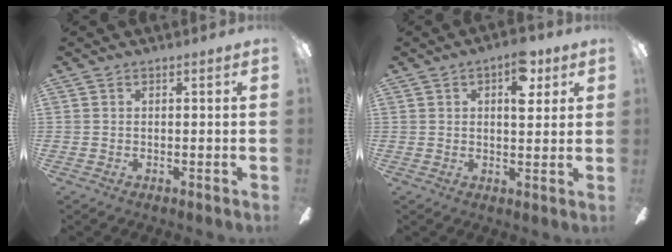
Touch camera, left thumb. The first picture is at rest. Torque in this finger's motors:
{"motor_torque": [0.15, 0.12, -0.29, 0.11, 0.09]}